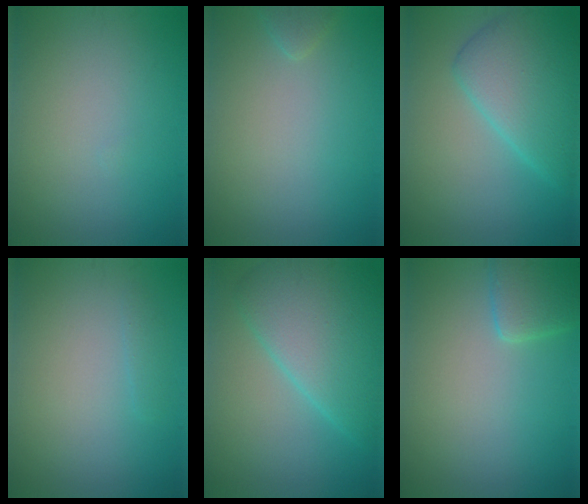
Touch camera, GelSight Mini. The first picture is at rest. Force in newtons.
{"total": 1.0, "press": 1.0, "slide": 0.1}
{"total": 6.8, "press": 6.8, "slide": 0.2}
{"total": 0.7, "press": 0.7, "slide": 0.0}
{"total": 7.9, "press": 7.9, "slide": 0.2}
{"total": 2.8, "press": 2.8, "slide": 0.2}